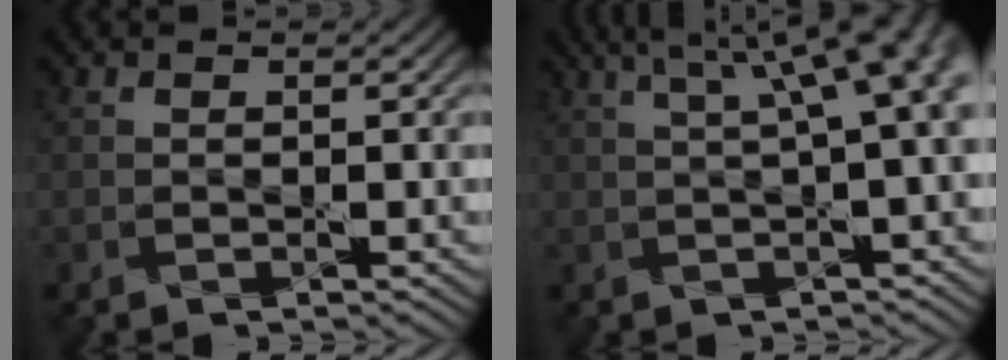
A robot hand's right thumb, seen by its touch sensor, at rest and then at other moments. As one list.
[{"total": 11.1, "force": [3.4, 3.9, 9.8], "torque": [-0.106, 0.050, 0.032]}]